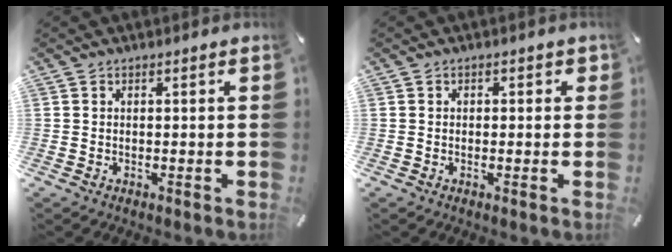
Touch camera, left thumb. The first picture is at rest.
{"total": 1.0, "force": [-0.2, 0.9, 0.4], "torque": [-0.008, 0.005, -0.006]}